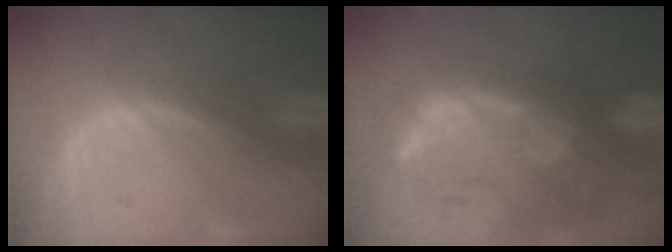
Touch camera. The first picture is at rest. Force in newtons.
{"total": 14.4, "press": 11.8, "slide": 8.3}